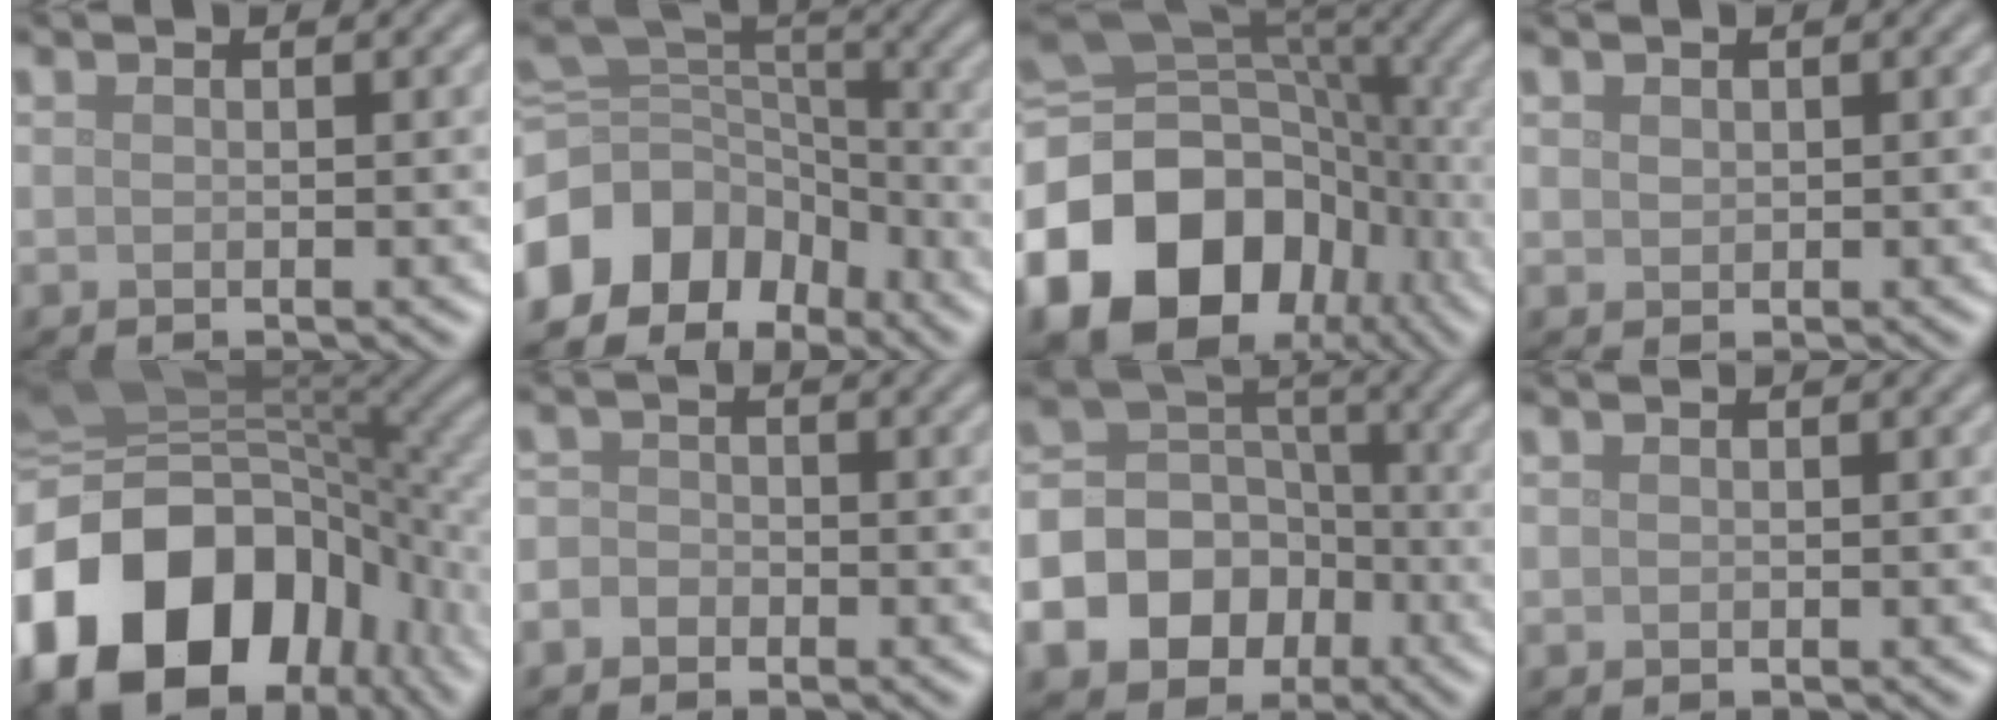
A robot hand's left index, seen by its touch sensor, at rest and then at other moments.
{"total": 11.4, "force": [-5.9, 8.2, 5.2], "torque": [-0.125, 0.009, -0.113]}
{"total": 18.4, "force": [-6.6, 14.0, 9.9], "torque": [-0.232, -0.022, -0.114]}
{"total": 0.7, "force": [0.4, 0.6, 0.2], "torque": [-0.005, -0.002, 0.009]}
{"total": 19.7, "force": [-6.5, 13.8, 12.4], "torque": [-0.286, -0.028, -0.112]}
{"total": 1.9, "force": [-0.8, 1.7, 0.5], "torque": [0.011, 0.008, -0.024]}
{"total": 13.8, "force": [-6.1, 11.5, 4.3], "torque": [-0.105, -0.029, -0.119]}
{"total": 0.0}